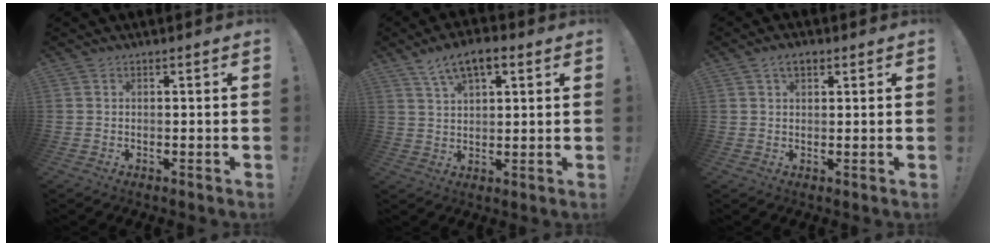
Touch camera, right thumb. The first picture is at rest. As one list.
[{"total": 8.4, "force": [4.6, 3.8, 5.8], "torque": [-0.090, -0.015, 0.085]}, {"total": 3.4, "force": [1.7, 1.9, 2.2], "torque": [-0.035, 0.002, 0.031]}]